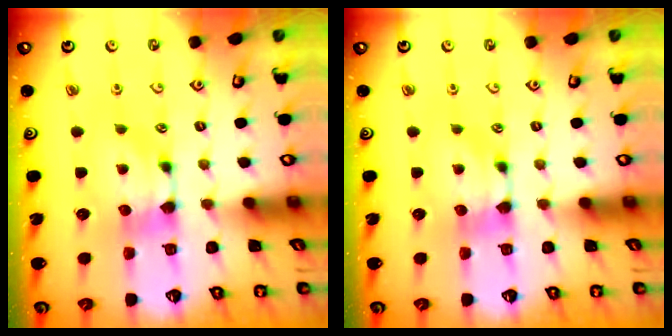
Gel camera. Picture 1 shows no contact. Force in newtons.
{"total": 0.0}